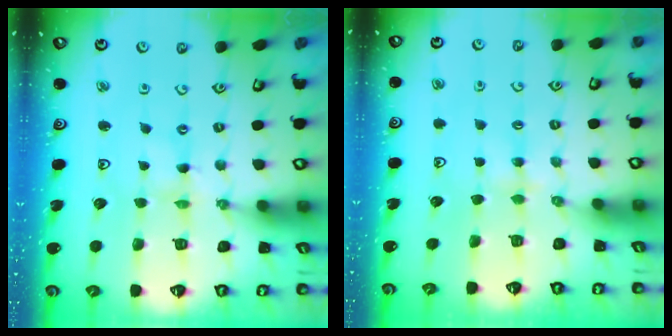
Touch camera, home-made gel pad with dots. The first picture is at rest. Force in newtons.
{"total": 3.5, "press": 3.4, "slide": 0.4}